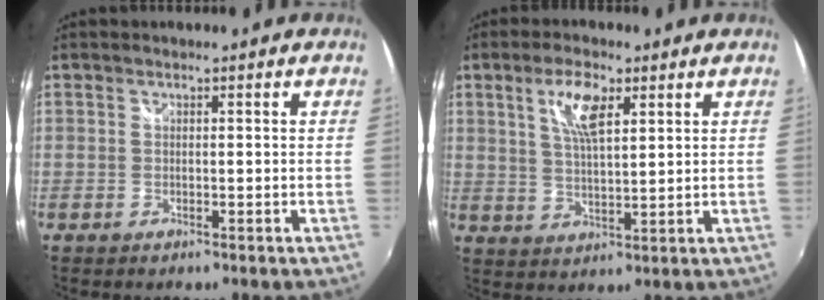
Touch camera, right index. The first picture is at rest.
{"total": 7.0, "force": [3.3, 2.4, 5.7], "torque": [-0.106, 0.005, 0.064]}